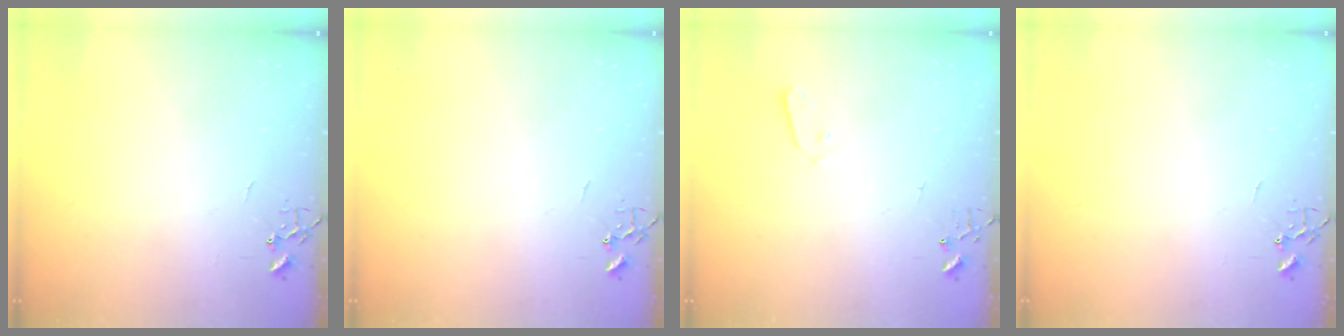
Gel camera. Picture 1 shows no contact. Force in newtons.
{"total": 0.0}
{"total": 3.5, "press": 3.5, "slide": 0.2}
{"total": 0.0}